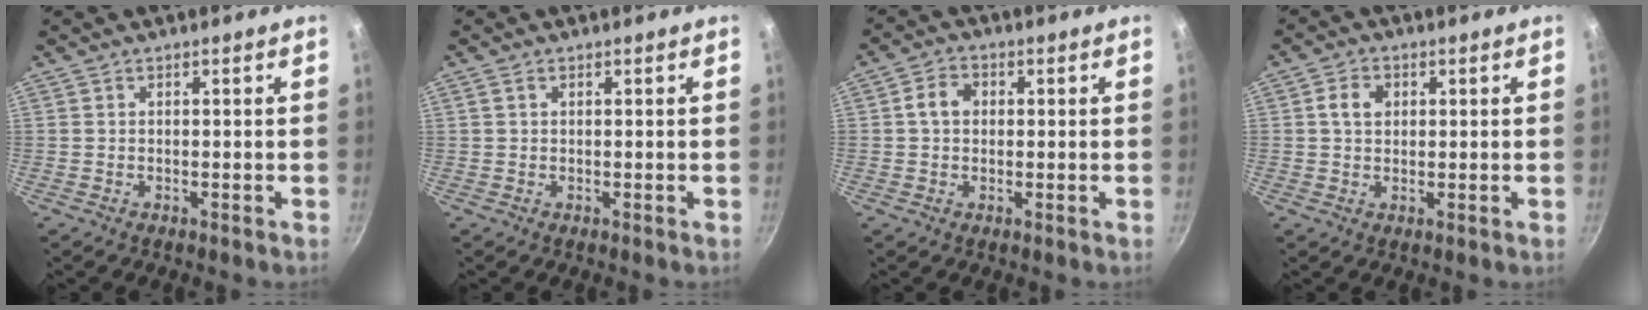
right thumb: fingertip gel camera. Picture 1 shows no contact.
{"total": 0.9, "force": [0.4, 0.6, 0.6], "torque": [-0.011, 0.002, 0.007]}
{"total": 4.3, "force": [0.5, 3.4, 2.6], "torque": [-0.035, 0.012, 0.001]}
{"total": 4.0, "force": [1.0, 3.0, 2.5], "torque": [-0.034, 0.005, 0.013]}